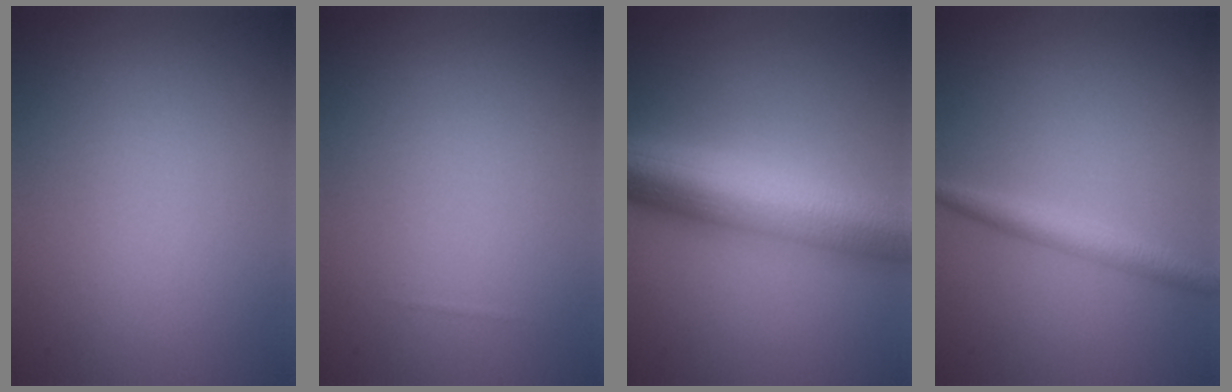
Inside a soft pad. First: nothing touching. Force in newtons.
{"total": 0.0}
{"total": 11.0, "press": 11.0, "slide": 0.3}
{"total": 2.3, "press": 2.3, "slide": 0.0}